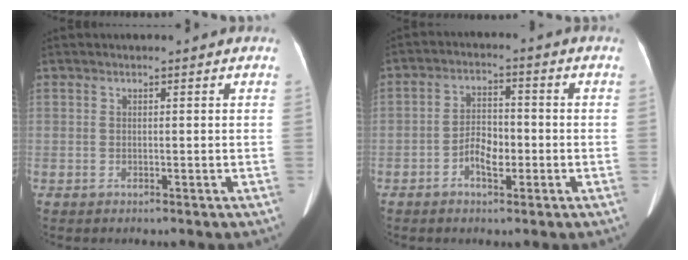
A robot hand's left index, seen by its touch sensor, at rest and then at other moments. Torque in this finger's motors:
{"motor_torque": [0.12, 0.06, 0.09, 0.03]}